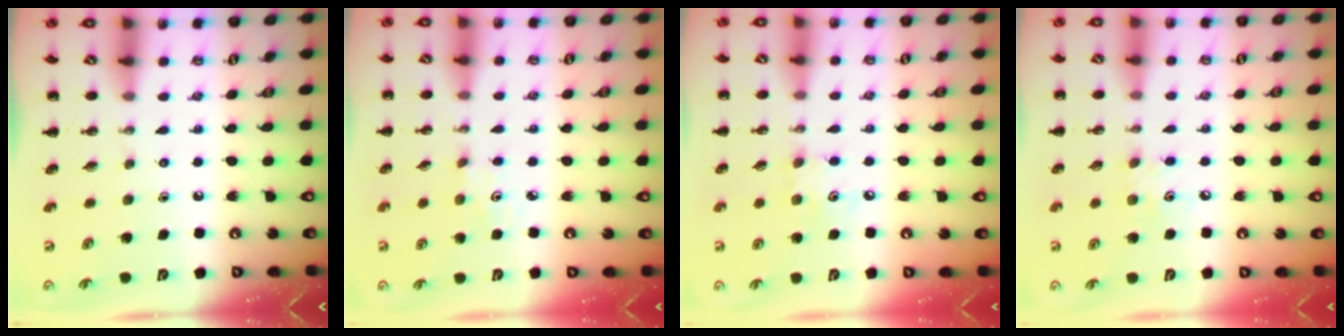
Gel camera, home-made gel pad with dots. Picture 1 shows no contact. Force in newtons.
{"total": 2.2, "press": 2.1, "slide": 0.7}
{"total": 5.6, "press": 5.5, "slide": 1.0}
{"total": 5.6, "press": 5.4, "slide": 1.6}